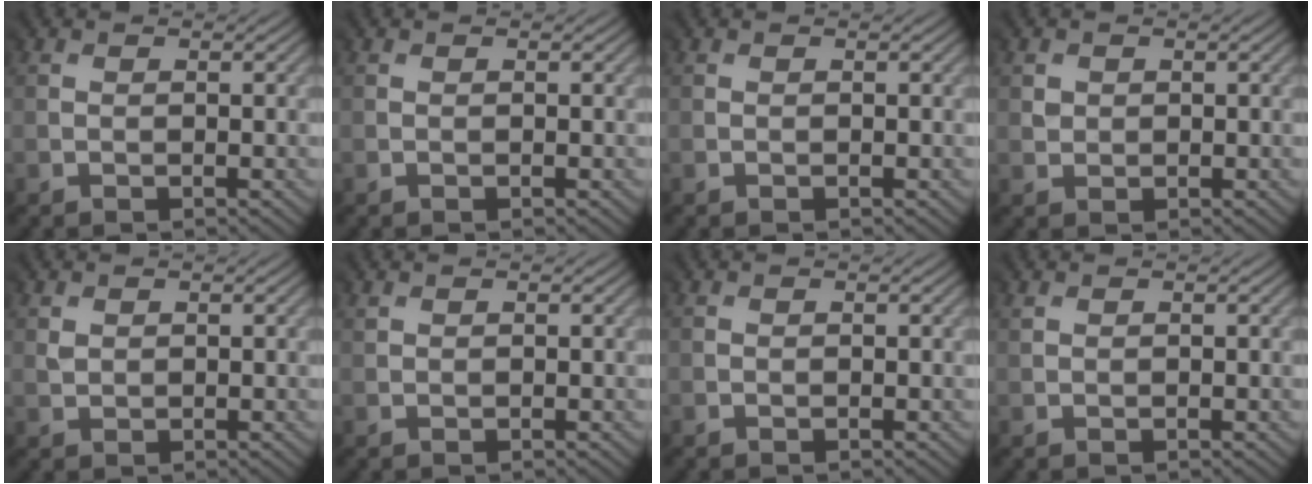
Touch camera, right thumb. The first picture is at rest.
{"total": 0.0}
{"total": 0.0}
{"total": 1.4, "force": [0.8, 0.9, -0.7], "torque": [0.005, -0.003, 0.011]}
{"total": 1.2, "force": [1.0, 0.6, -0.4], "torque": [0.000, 0.000, 0.018]}
{"total": 0.9, "force": [0.8, 0.3, 0.1], "torque": [-0.005, 0.000, 0.016]}
{"total": 0.0}
{"total": 0.9, "force": [0.8, 0.3, 0.1], "torque": [-0.006, 0.000, 0.017]}